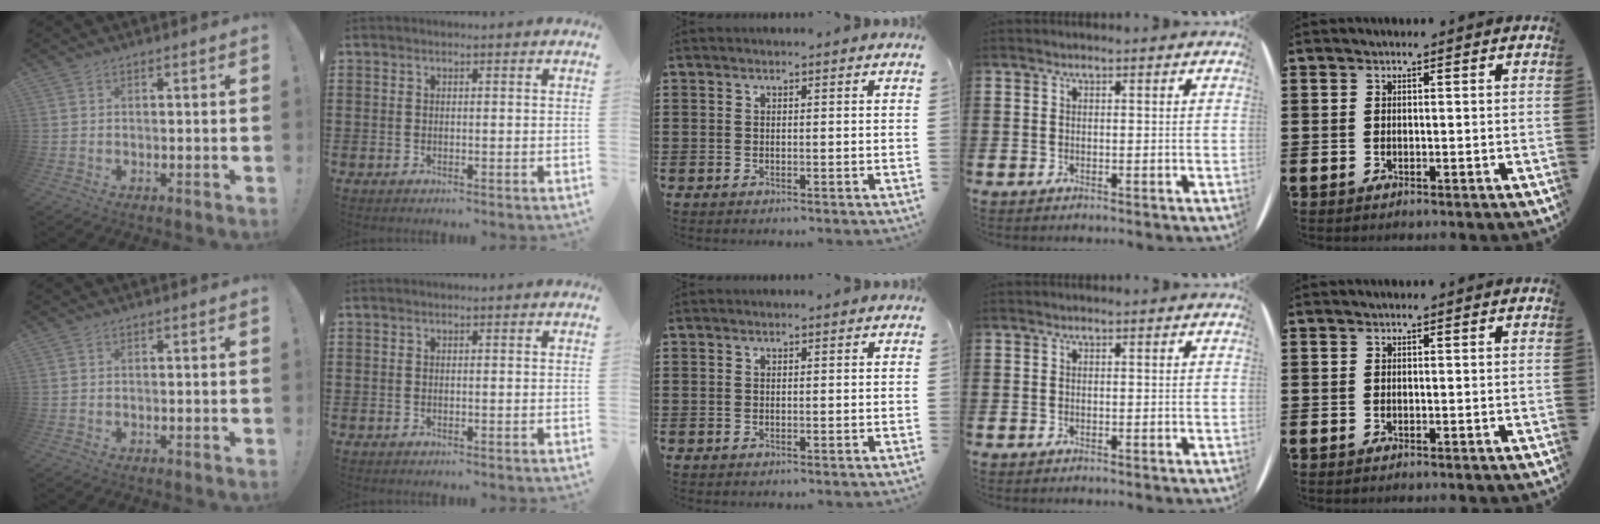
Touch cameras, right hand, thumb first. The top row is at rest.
{}